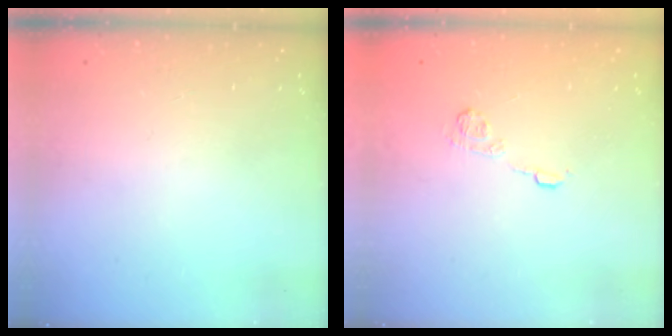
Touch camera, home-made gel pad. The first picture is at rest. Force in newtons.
{"total": 8.5, "press": 8.3, "slide": 1.3}